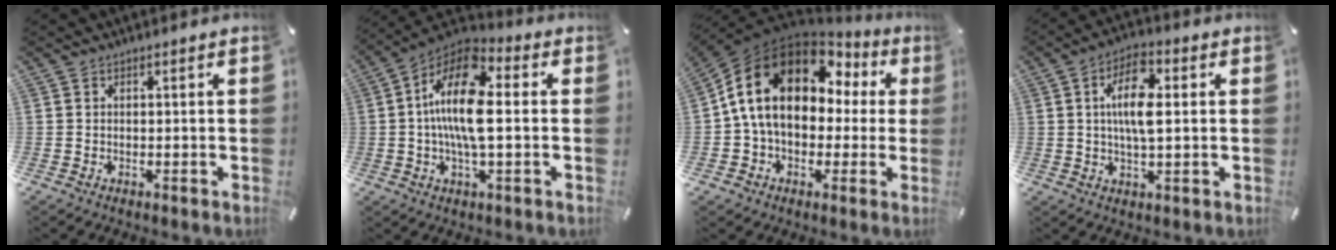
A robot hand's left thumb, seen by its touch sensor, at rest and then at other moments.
{"total": 15.5, "force": [0.6, 6.4, 14.1], "torque": [-0.291, 0.000, 0.007]}
{"total": 19.1, "force": [4.7, 13.8, 12.3], "torque": [-0.244, -0.009, 0.084]}
{"total": 10.3, "force": [1.8, 4.3, 9.2], "torque": [-0.188, 0.002, 0.025]}